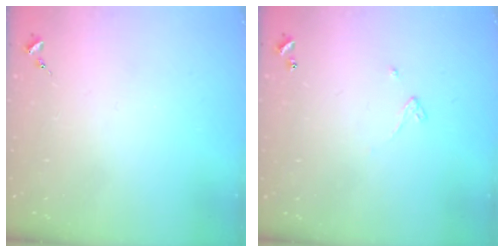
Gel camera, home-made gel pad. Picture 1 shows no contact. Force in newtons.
{"total": 2.4, "press": 2.4, "slide": 0.2}